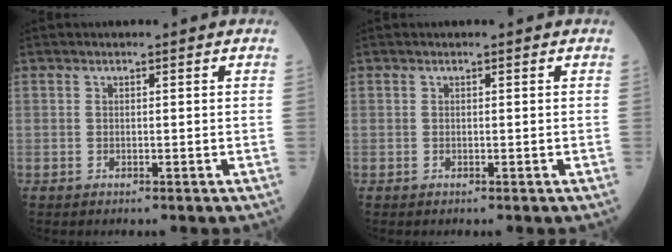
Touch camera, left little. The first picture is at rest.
{"total": 0.0}